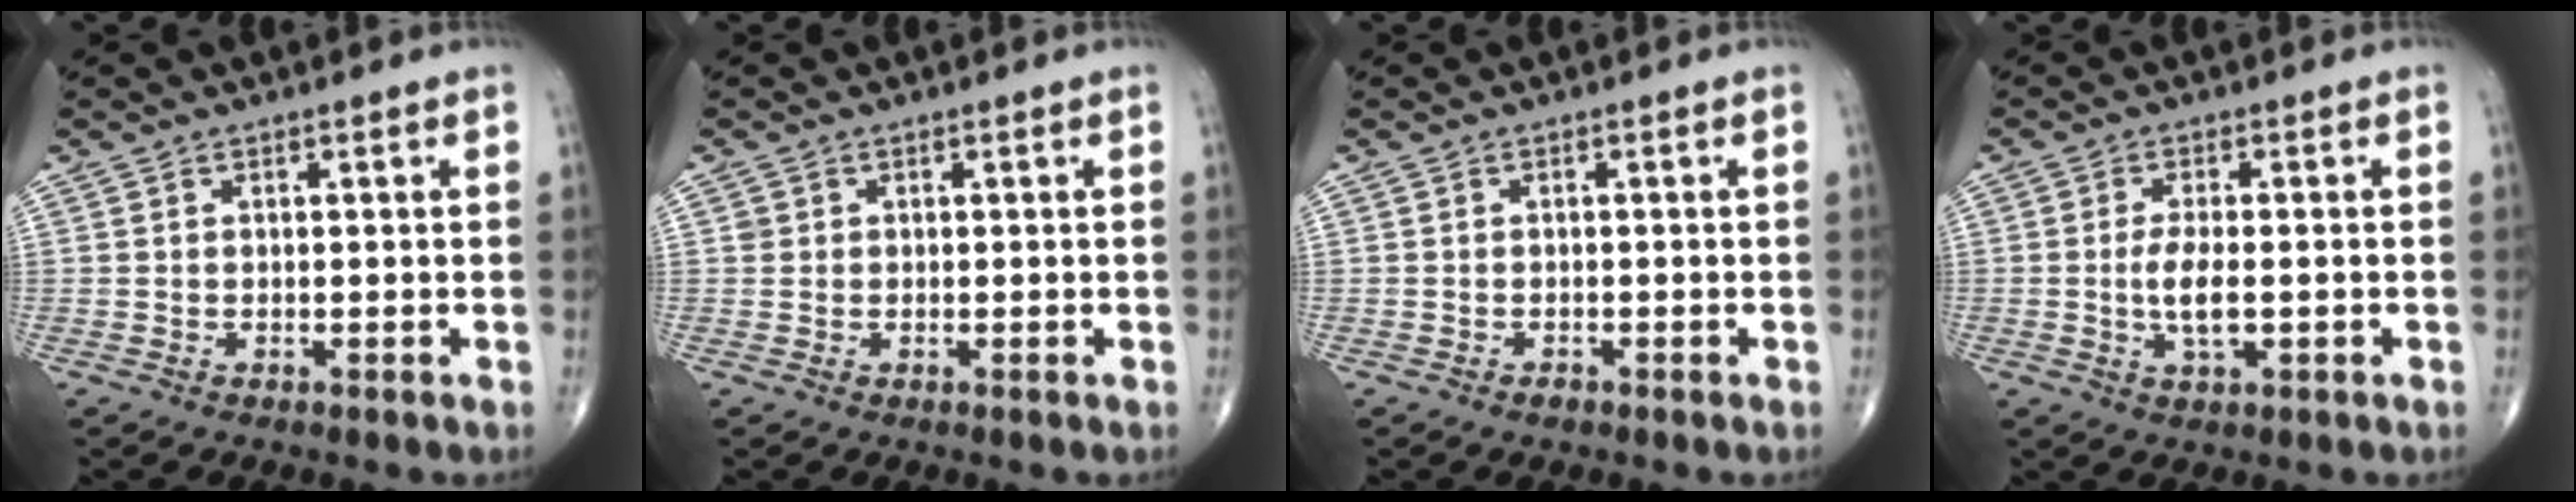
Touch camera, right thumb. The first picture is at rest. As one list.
[{"total": 0.9, "force": [0.2, 0.8, 0.2], "torque": [0.003, 0.001, 0.005]}, {"total": 0.8, "force": [-0.6, 0.4, 0.4], "torque": [-0.004, 0.005, -0.011]}, {"total": 4.9, "force": [-0.7, 1.9, 4.5], "torque": [-0.088, -0.005, -0.015]}]